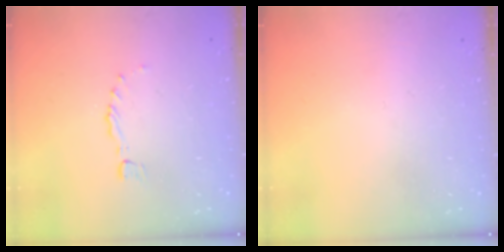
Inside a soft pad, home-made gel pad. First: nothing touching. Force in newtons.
{"total": 0.0}